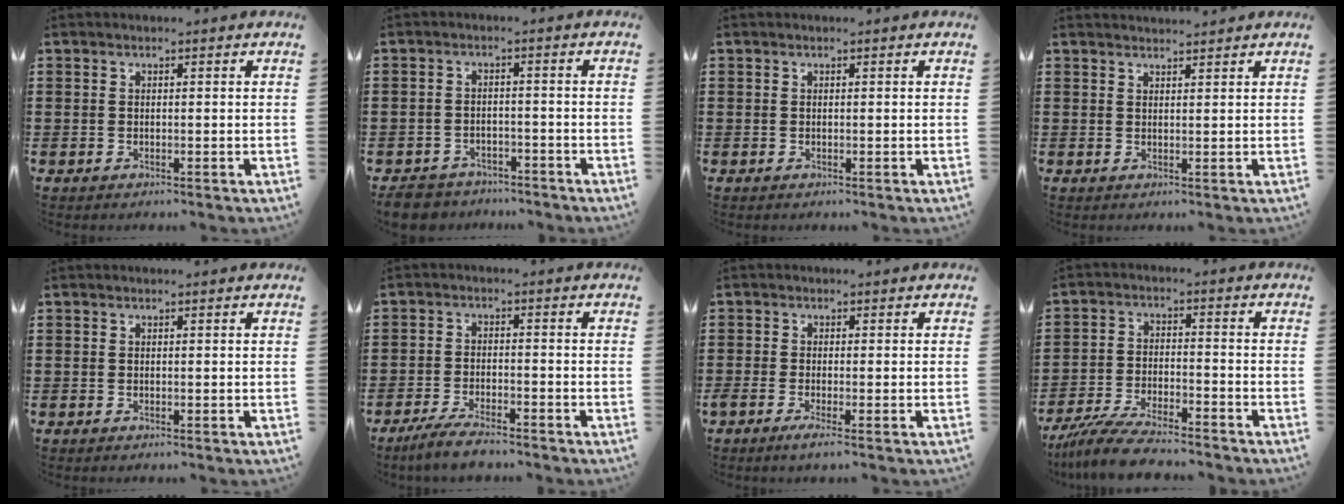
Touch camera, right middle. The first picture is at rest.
{"total": 3.8, "force": [-3.7, 1.1, 0.2], "torque": [-0.015, 0.004, -0.079]}
{"total": 0.0}
{"total": 1.5, "force": [1.5, -0.1, 0.0], "torque": [-0.002, 0.000, 0.029]}
{"total": 0.0}
{"total": 4.3, "force": [-3.9, 0.5, 1.8], "torque": [-0.044, -0.003, -0.079]}
{"total": 1.6, "force": [-0.8, 0.0, 1.4], "torque": [-0.031, -0.007, -0.017]}
{"total": 7.4, "force": [-6.8, 0.9, 3.0], "torque": [-0.069, 0.001, -0.132]}